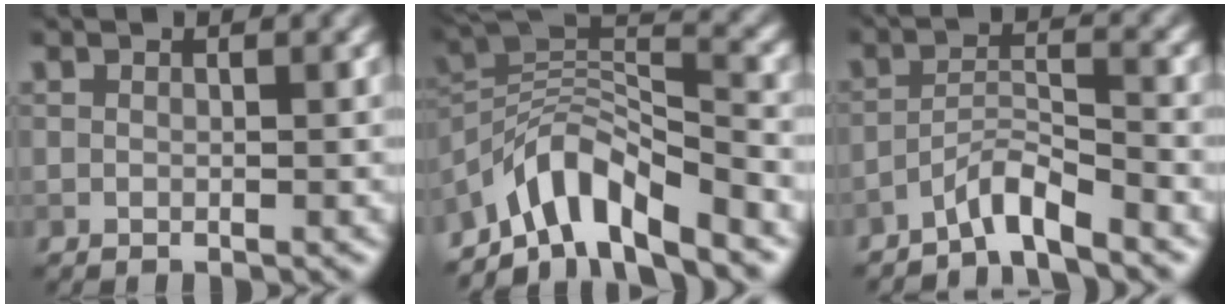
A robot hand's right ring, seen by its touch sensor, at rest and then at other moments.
{"total": 7.3, "force": [-5.6, 1.9, 4.3], "torque": [-0.058, 0.004, -0.111]}
{"total": 3.3, "force": [-2.8, 0.2, 1.7], "torque": [-0.026, 0.012, -0.060]}